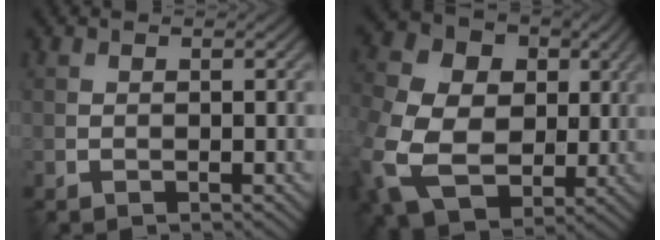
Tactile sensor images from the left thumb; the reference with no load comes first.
{"total": 14.6, "force": [-1.6, 11.4, 8.9], "torque": [-0.253, -0.020, -0.017]}